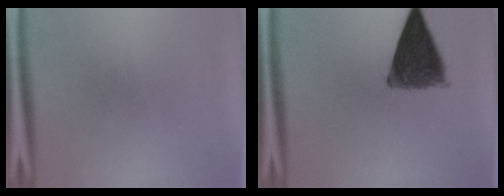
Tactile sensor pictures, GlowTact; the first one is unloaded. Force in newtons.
{"total": 9.6}